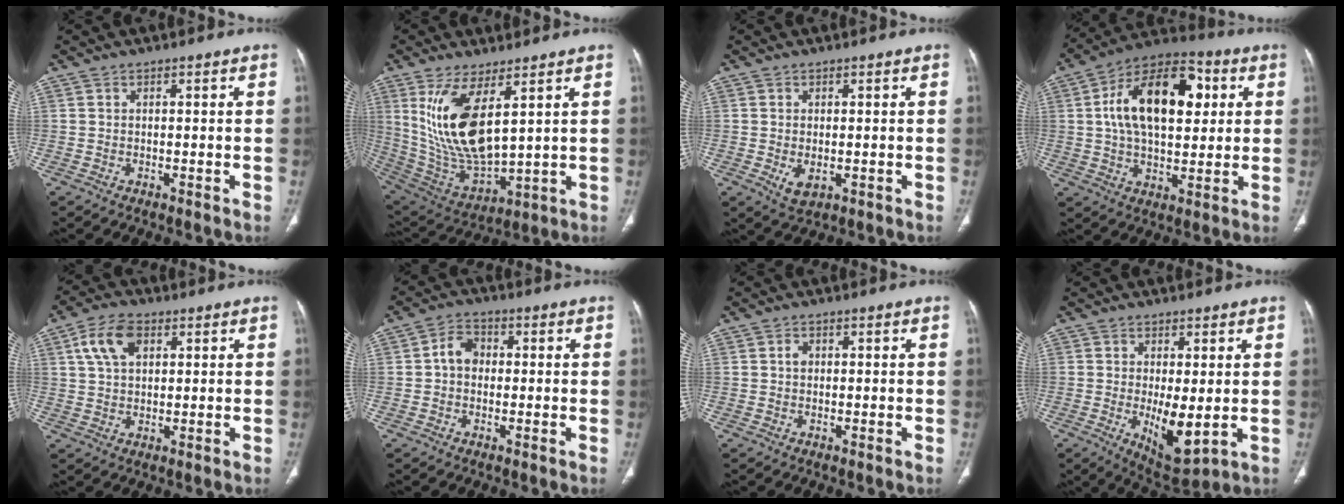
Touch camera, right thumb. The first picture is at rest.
{"total": 16.3, "force": [5.8, 6.2, 13.9], "torque": [-0.272, -0.038, 0.137]}
{"total": 3.1, "force": [-0.6, 1.8, 2.5], "torque": [-0.044, -0.008, 0.000]}
{"total": 20.0, "force": [4.4, 11.0, 16.2], "torque": [-0.242, 0.016, 0.063]}
{"total": 7.8, "force": [3.0, 4.7, 5.5], "torque": [-0.099, 0.003, 0.053]}
{"total": 4.5, "force": [0.0, 3.6, 2.7], "torque": [-0.036, 0.016, -0.010]}
{"total": 1.1, "force": [0.2, 0.9, 0.7], "torque": [-0.009, 0.003, 0.001]}
{"total": 8.1, "force": [-0.9, 3.1, 7.5], "torque": [-0.112, -0.026, 0.000]}